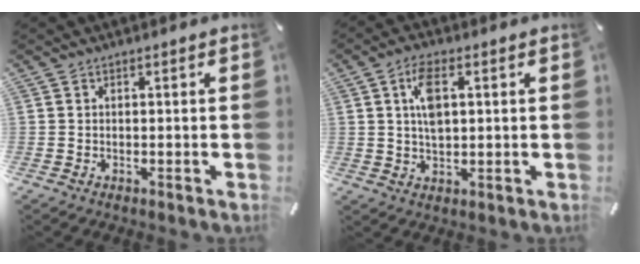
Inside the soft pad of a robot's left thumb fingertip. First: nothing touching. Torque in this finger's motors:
{"motor_torque": [0.99, 0.67, 0.56, -0.53, 0.08]}